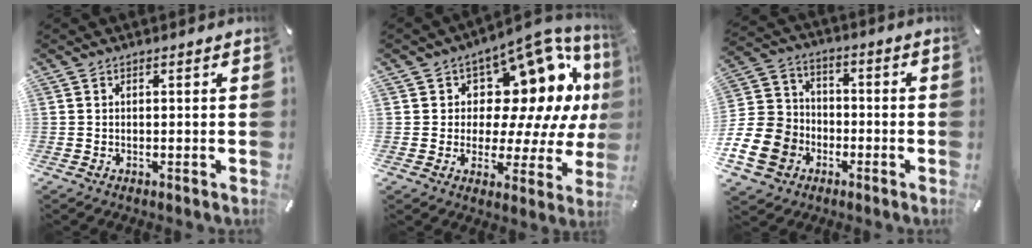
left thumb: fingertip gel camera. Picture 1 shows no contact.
{"total": 15.7, "force": [8.0, 9.6, 9.4], "torque": [-0.121, -0.079, 0.134]}
{"total": 14.4, "force": [-5.2, 12.3, 5.3], "torque": [-0.110, 0.036, -0.093]}